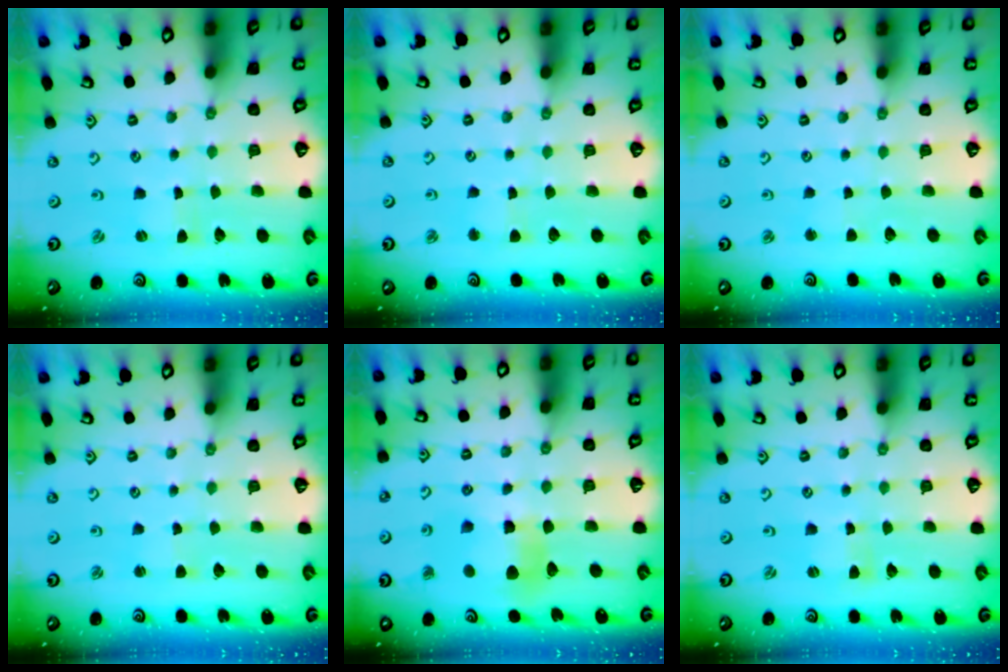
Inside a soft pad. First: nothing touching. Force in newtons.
{"total": 2.8, "press": 2.8, "slide": 0.3}
{"total": 2.2, "press": 2.2, "slide": 0.3}
{"total": 0.7, "press": 0.7, "slide": 0.1}
{"total": 8.9, "press": 8.8, "slide": 1.2}
{"total": 0.0}